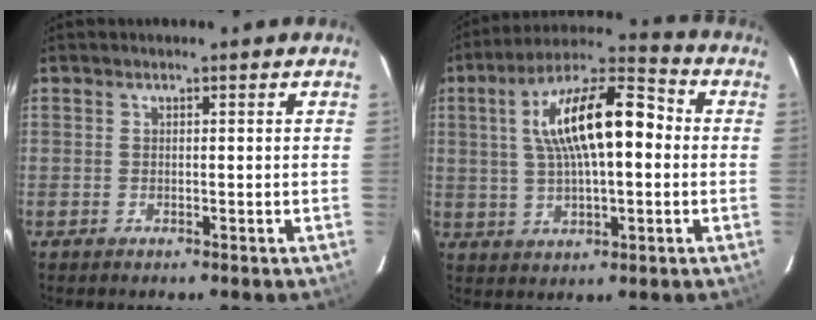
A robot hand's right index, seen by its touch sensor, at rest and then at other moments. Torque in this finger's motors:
{"motor_torque": [0.92, -0.29, 1.05, 0.21]}